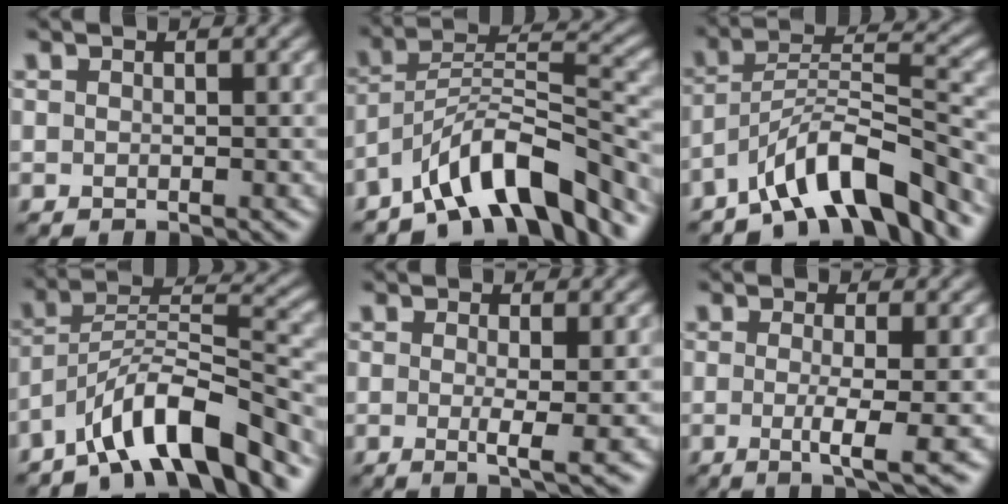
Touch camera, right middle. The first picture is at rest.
{"total": 9.7, "force": [-7.0, 2.9, 6.1], "torque": [-0.089, 0.011, -0.132]}
{"total": 8.9, "force": [-6.5, 2.3, 5.6], "torque": [-0.084, 0.011, -0.120]}
{"total": 9.3, "force": [-6.7, 2.4, 5.9], "torque": [-0.088, 0.013, -0.126]}
{"total": 2.5, "force": [-0.1, 0.3, 2.5], "torque": [-0.043, -0.008, -0.001]}
{"total": 3.7, "force": [-0.5, 0.7, 3.6], "torque": [-0.059, -0.010, -0.010]}